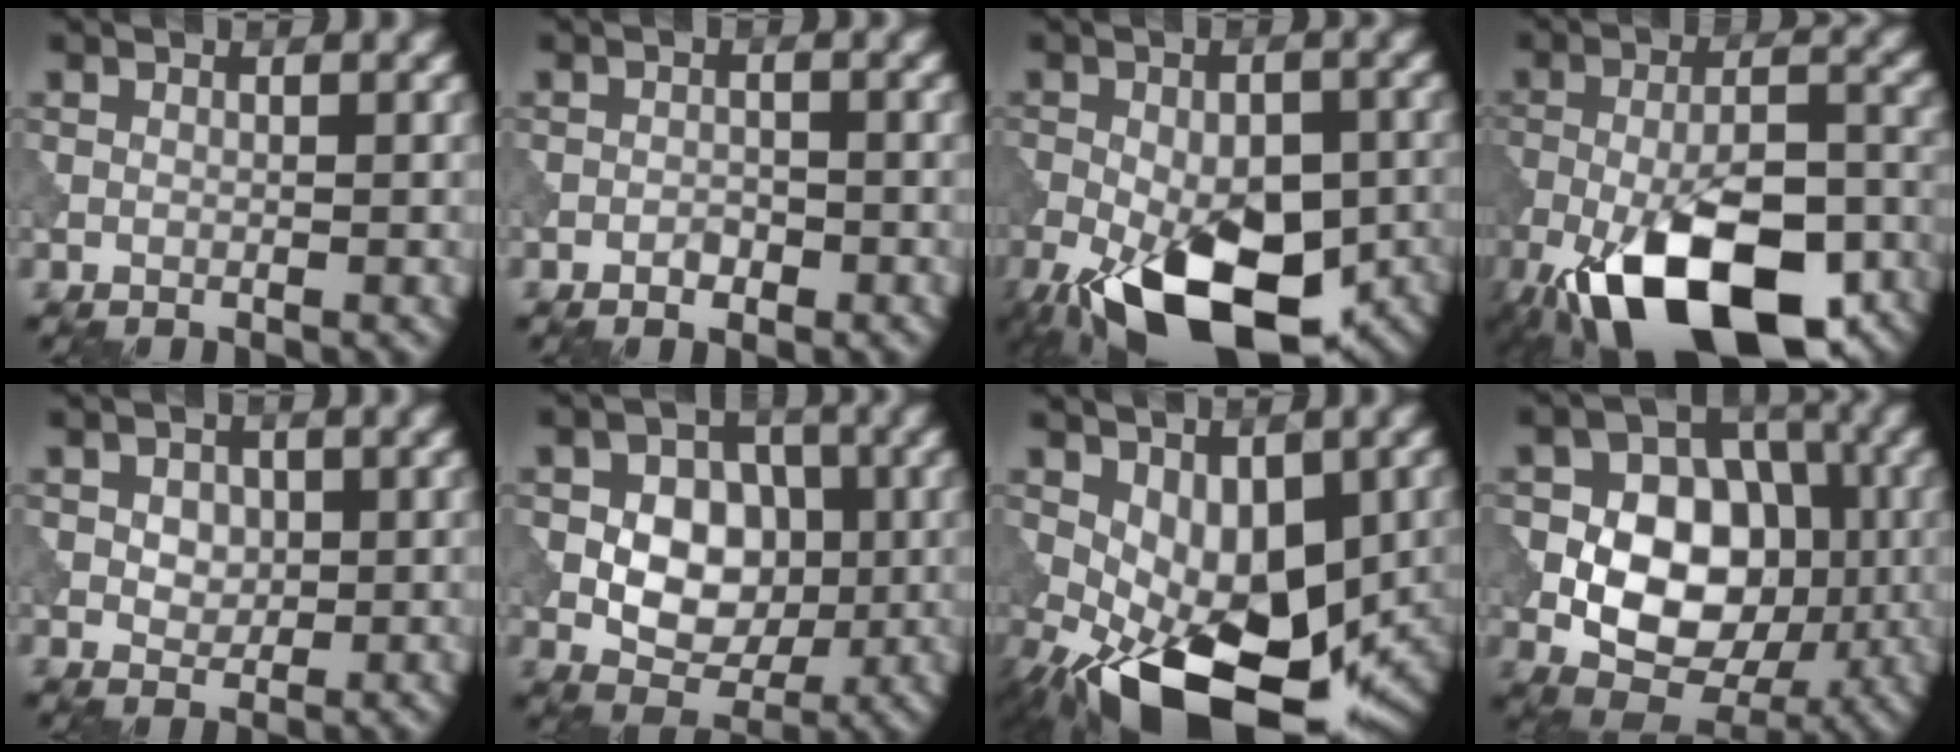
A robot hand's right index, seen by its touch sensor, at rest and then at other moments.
{"total": 1.3, "force": [-0.8, 0.7, 0.7], "torque": [-0.010, 0.002, -0.016]}
{"total": 15.7, "force": [-7.2, 8.1, 11.4], "torque": [-0.191, -0.040, -0.108]}
{"total": 16.2, "force": [-9.0, 6.8, 11.7], "torque": [-0.199, -0.021, -0.149]}
{"total": 2.2, "force": [0.4, 1.7, 1.4], "torque": [-0.025, 0.002, 0.003]}
{"total": 7.2, "force": [-0.1, 5.3, 4.8], "torque": [-0.064, 0.009, -0.009]}
{"total": 12.4, "force": [-3.5, 6.8, 9.8], "torque": [-0.151, -0.024, -0.050]}
{"total": 9.9, "force": [-1.2, 7.0, 6.8], "torque": [-0.100, 0.013, -0.030]}